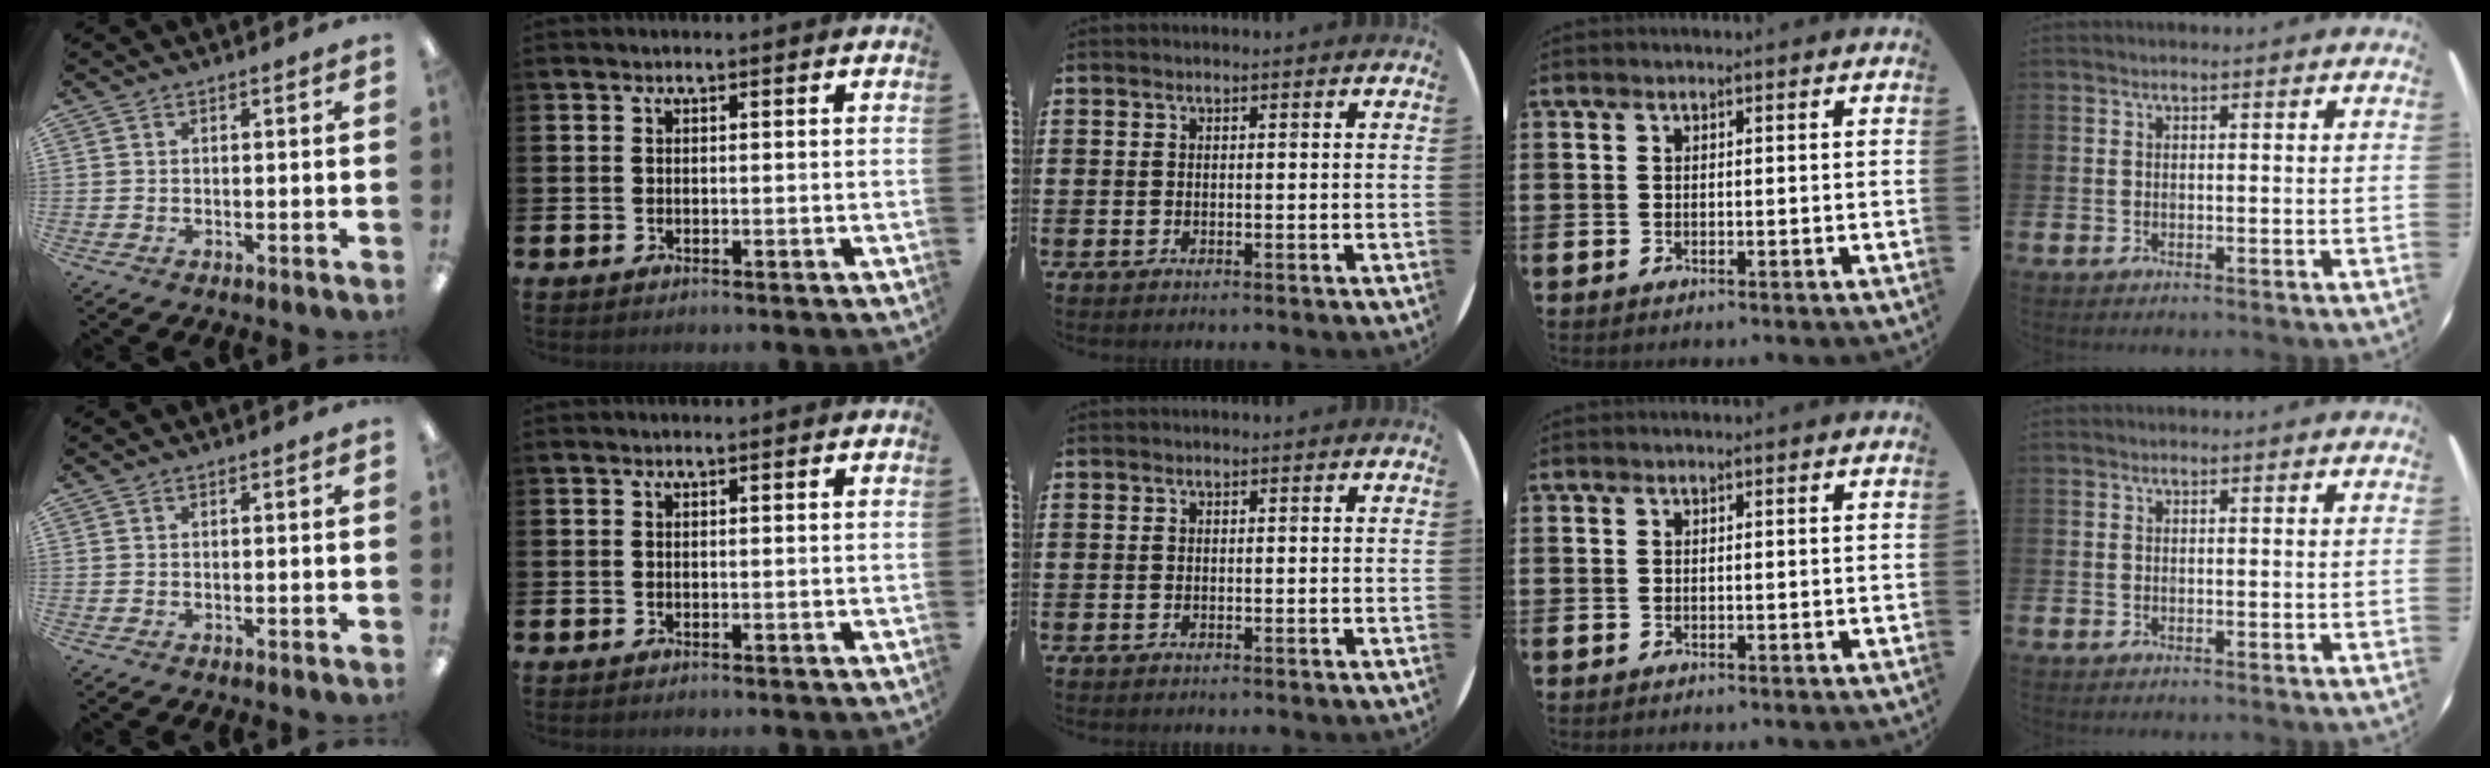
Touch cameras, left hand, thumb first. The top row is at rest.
{}